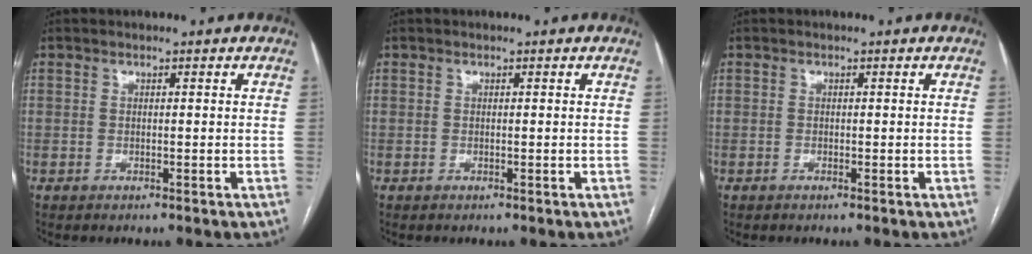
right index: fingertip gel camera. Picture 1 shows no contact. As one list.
[{"total": 0.0}, {"total": 0.0}]